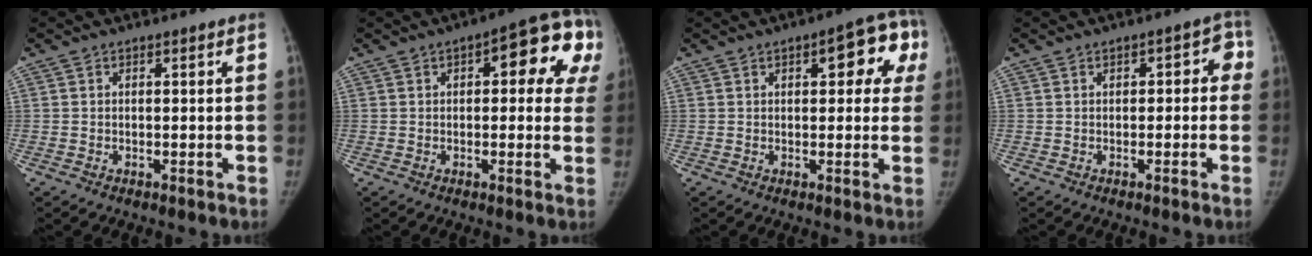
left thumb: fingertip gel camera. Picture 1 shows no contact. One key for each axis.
{"total": 14.3, "fx": 4.1, "fy": 6.3, "fz": 12.2, "tx": -0.101, "ty": 0.020, "tz": 0.036}
{"total": 10.2, "fx": 3.4, "fy": 4.7, "fz": 8.4, "tx": -0.059, "ty": 0.016, "tz": 0.032}
{"total": 4.1, "fx": 0.0, "fy": 3.0, "fz": 2.9, "tx": 0.002, "ty": 0.018, "tz": -0.010}